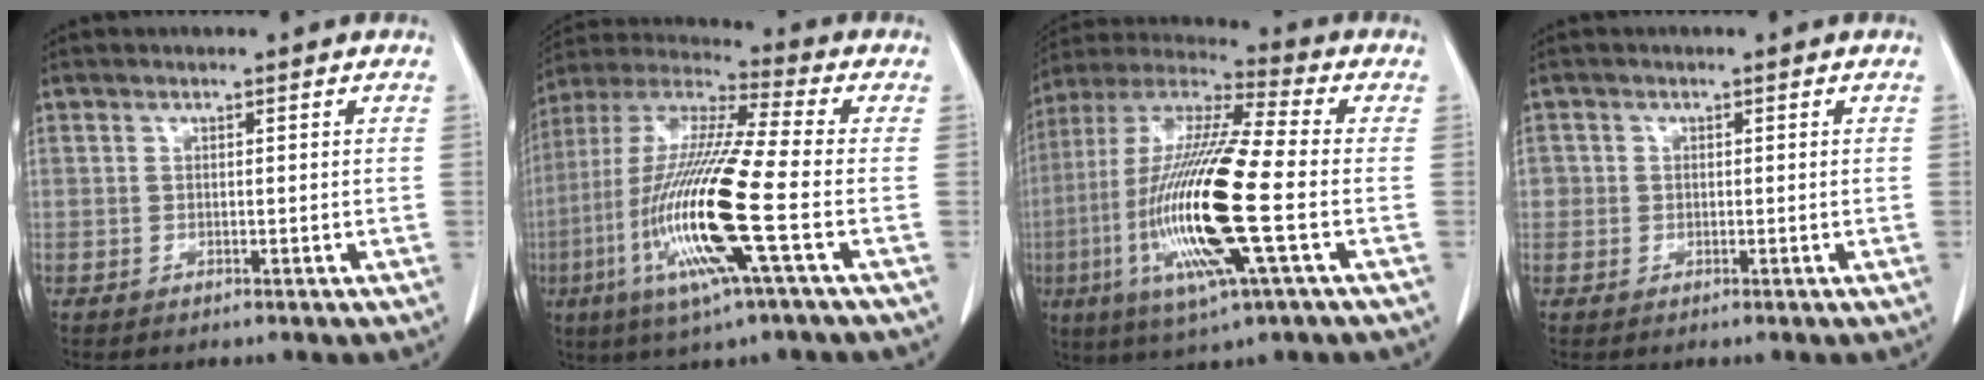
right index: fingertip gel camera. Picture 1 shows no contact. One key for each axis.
{"total": 18.6, "fx": -5.2, "fy": 0.3, "fz": 17.9, "tx": -0.374, "ty": -0.021, "tz": -0.109}
{"total": 20.3, "fx": -4.4, "fy": 1.6, "fz": 19.8, "tx": -0.419, "ty": -0.017, "tz": -0.087}
{"total": 1.5, "fx": 0.0, "fy": 1.5, "fz": 0.2, "tx": 0.010, "ty": 0.005, "tz": -0.003}